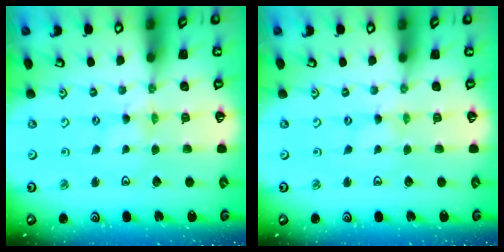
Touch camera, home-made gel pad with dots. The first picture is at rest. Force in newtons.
{"total": 0.0}